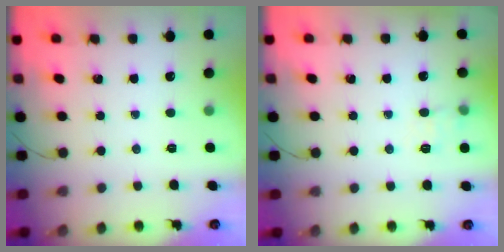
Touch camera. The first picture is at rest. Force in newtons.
{"total": 7.1, "press": 6.8, "slide": 1.9}